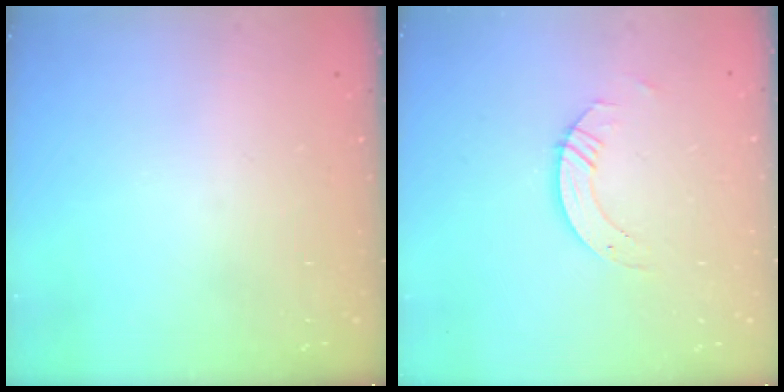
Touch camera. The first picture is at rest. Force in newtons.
{"total": 3.9, "press": 3.9, "slide": 0.4}